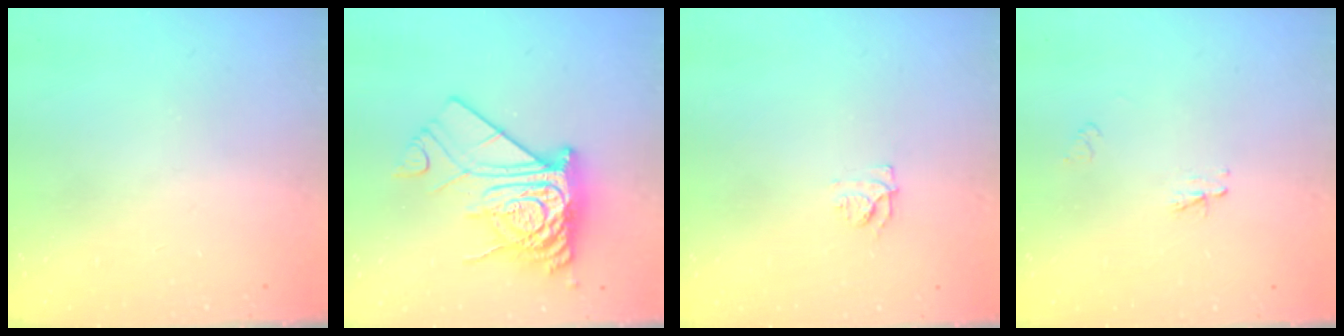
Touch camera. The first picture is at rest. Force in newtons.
{"total": 15.8, "press": 15.8, "slide": 1.6}
{"total": 6.2, "press": 6.1, "slide": 0.7}
{"total": 2.3, "press": 2.3, "slide": 0.3}